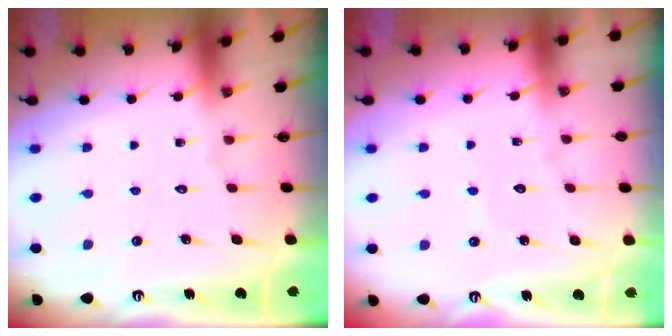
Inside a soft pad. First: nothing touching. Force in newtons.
{"total": 2.8, "press": 2.8, "slide": 0.3}